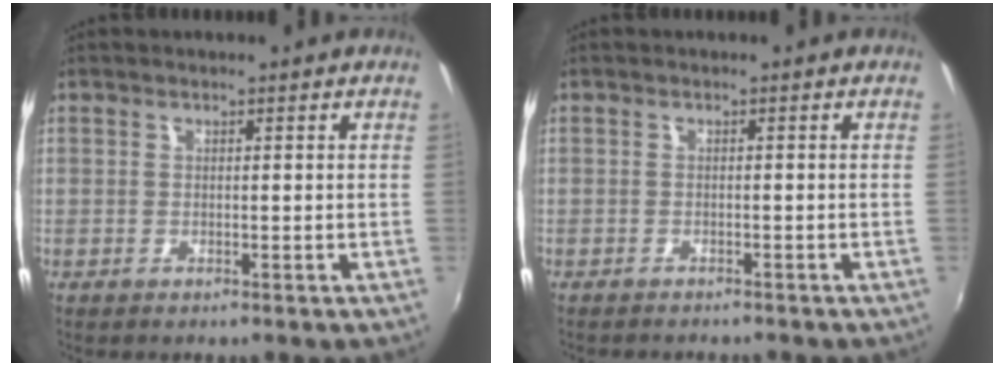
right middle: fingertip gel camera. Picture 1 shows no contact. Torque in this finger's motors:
{"motor_torque": [0.96, -1.17, 0.07, 0.05]}